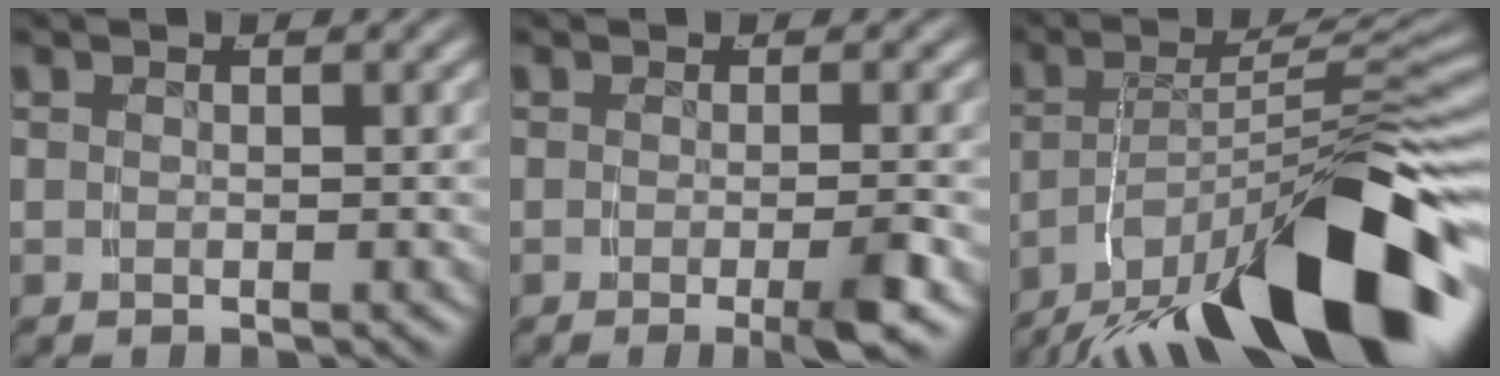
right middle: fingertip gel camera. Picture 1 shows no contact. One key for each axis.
{"total": 2.6, "fx": -1.3, "fy": -0.2, "fz": 2.2, "tx": -0.027, "ty": 0.002, "tz": -0.026}
{"total": 15.3, "fx": -8.5, "fy": 4.8, "fz": 11.7, "tx": -0.159, "ty": -0.003, "tz": -0.122}